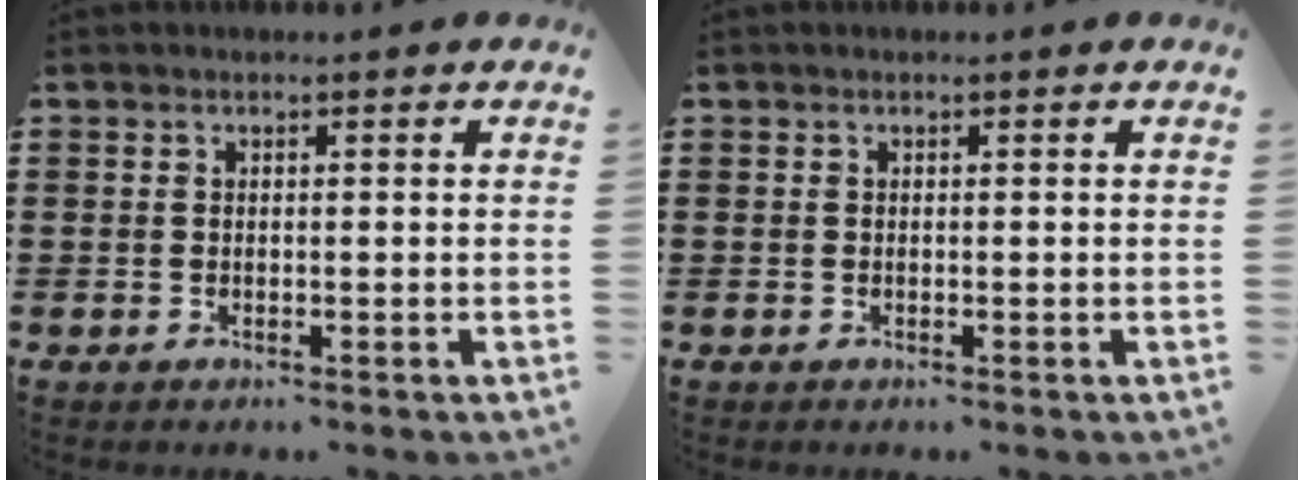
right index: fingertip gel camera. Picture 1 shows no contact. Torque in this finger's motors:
{"motor_torque": [-0.10, 0.06, 0.02, -0.01]}